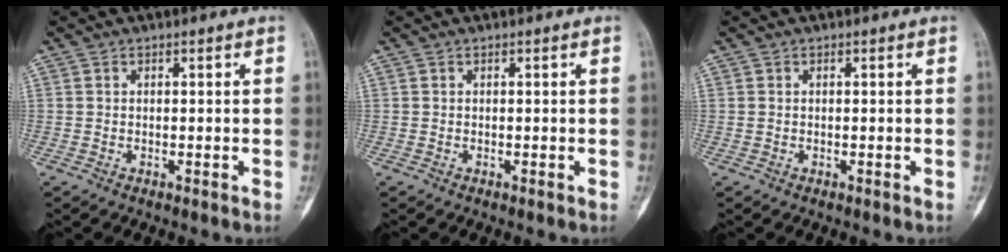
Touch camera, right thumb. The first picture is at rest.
{"total": 0.0}
{"total": 0.0}